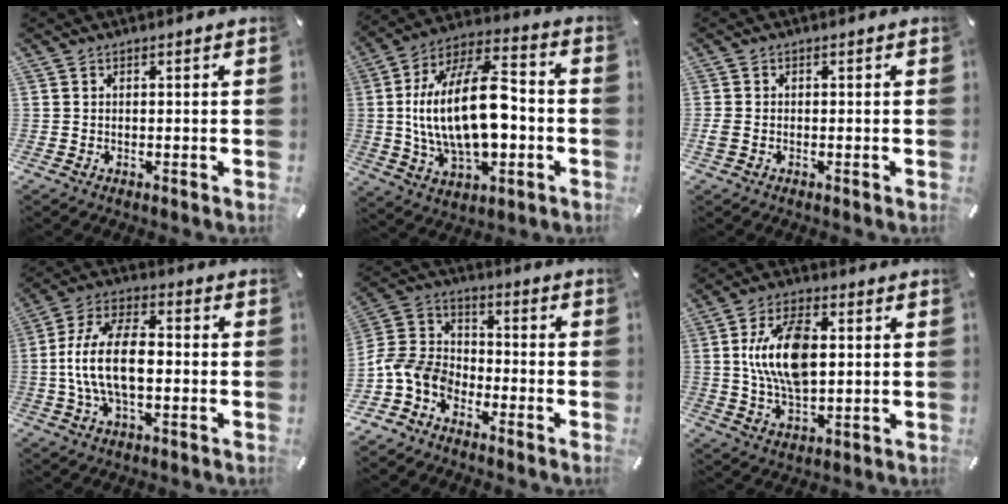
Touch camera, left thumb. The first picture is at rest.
{"total": 24.2, "force": [-1.0, 13.0, 20.4], "torque": [-0.383, 0.003, -0.015]}
{"total": 1.4, "force": [-0.5, 0.9, 0.9], "torque": [-0.024, -0.001, -0.011]}
{"total": 13.9, "force": [-1.7, 7.4, 11.7], "torque": [-0.239, 0.009, -0.027]}
{"total": 9.8, "force": [-5.9, 6.8, 3.9], "torque": [-0.102, 0.024, -0.117]}
{"total": 14.8, "force": [2.1, 8.4, 12.0], "torque": [-0.245, 0.001, 0.032]}